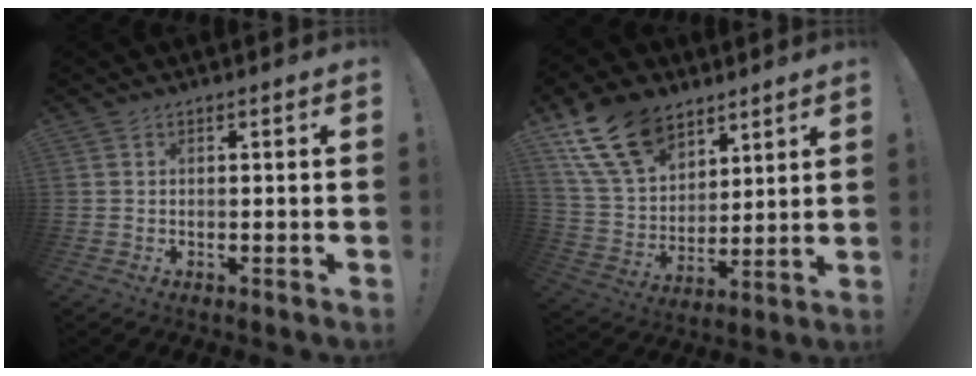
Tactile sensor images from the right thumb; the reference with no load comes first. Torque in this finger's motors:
{"motor_torque": [1.33, 1.64, 0.29, 0.29, 0.07]}